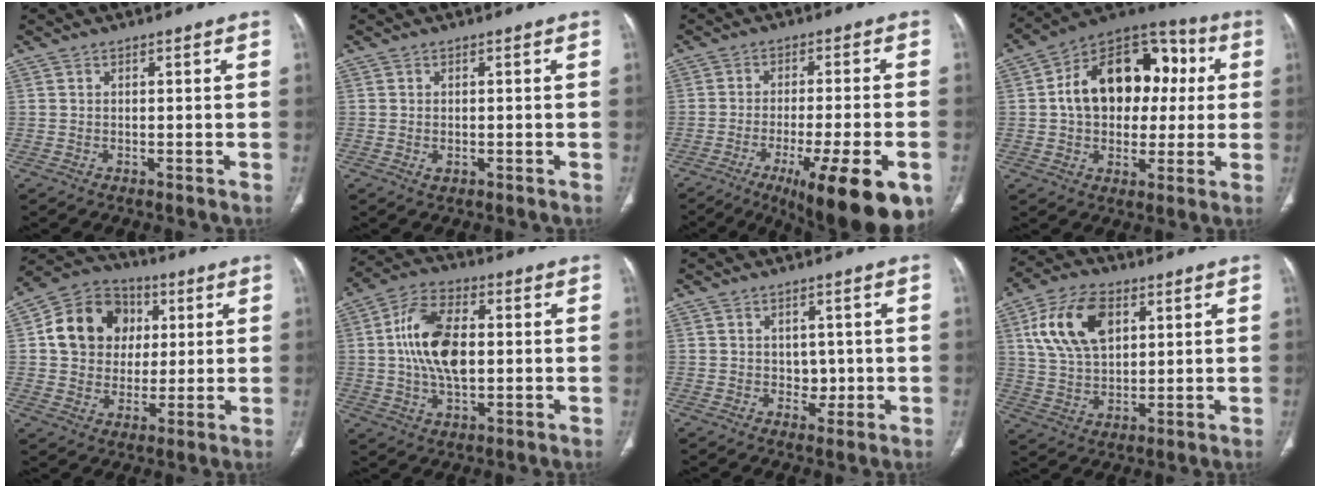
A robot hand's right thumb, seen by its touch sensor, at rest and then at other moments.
{"total": 1.3, "force": [-0.3, 0.8, 0.9], "torque": [-0.015, 0.001, 0.000]}
{"total": 17.7, "force": [-9.0, 3.8, 14.7], "torque": [-0.171, 0.008, -0.129]}
{"total": 21.2, "force": [2.6, 14.6, 15.1], "torque": [-0.197, 0.034, 0.037]}
{"total": 14.9, "force": [3.0, 12.7, 7.2], "torque": [-0.098, 0.009, 0.047]}
{"total": 13.8, "force": [1.0, 7.5, 11.5], "torque": [-0.215, 0.013, 0.017]}
{"total": 2.8, "force": [0.1, 2.3, 1.5], "torque": [-0.003, 0.001, 0.003]}
{"total": 14.2, "force": [5.0, 8.5, 10.2], "torque": [-0.179, -0.005, 0.098]}